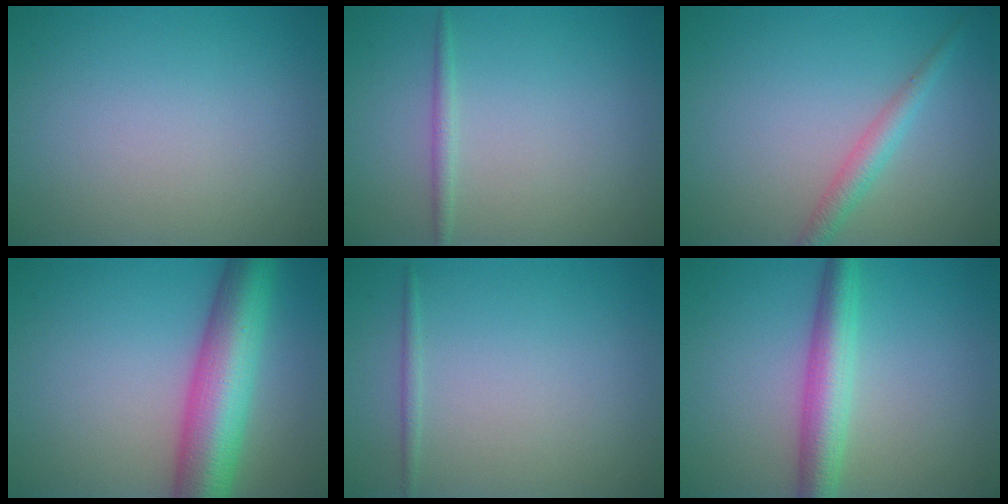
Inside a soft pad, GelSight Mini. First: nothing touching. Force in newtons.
{"total": 1.1, "press": 1.1, "slide": 0.1}
{"total": 2.1, "press": 2.1, "slide": 0.1}
{"total": 9.3, "press": 9.3, "slide": 0.2}
{"total": 0.7, "press": 0.7, "slide": 0.0}
{"total": 4.6, "press": 4.5, "slide": 0.1}